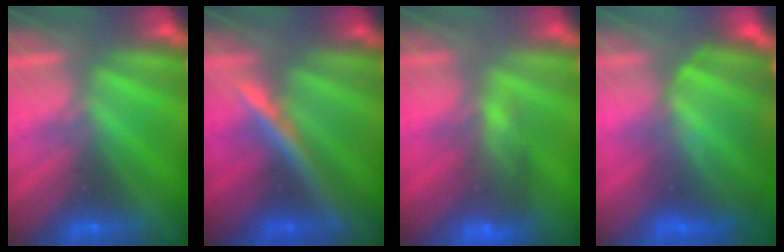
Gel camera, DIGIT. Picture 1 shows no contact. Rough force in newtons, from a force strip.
{"total": 2.4}
{"total": 8.7}
{"total": 6.9}